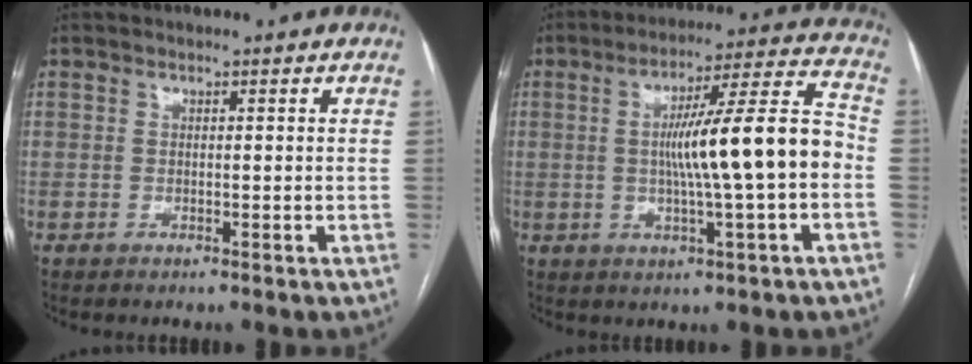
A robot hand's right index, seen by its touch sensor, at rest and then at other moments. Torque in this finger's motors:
{"motor_torque": [1.22, 0.26, 0.50, 0.13]}